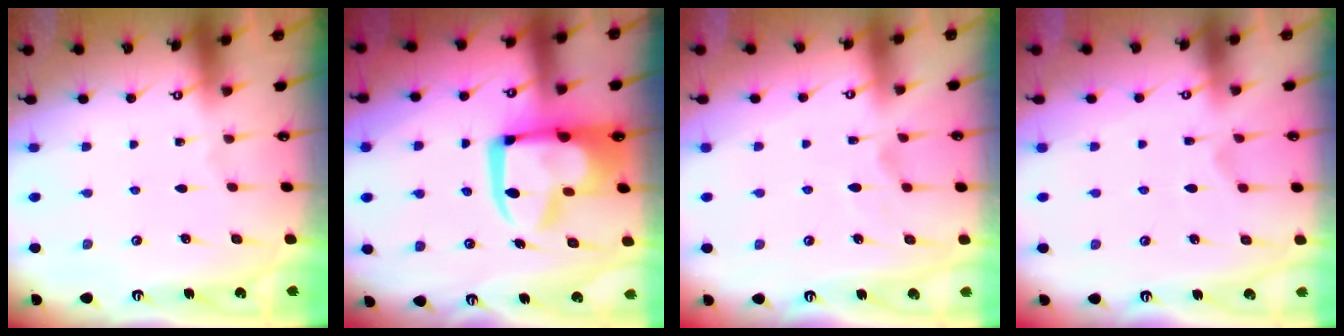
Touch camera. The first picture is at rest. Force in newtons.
{"total": 17.1, "press": 17.0, "slide": 1.8}
{"total": 1.8, "press": 1.2, "slide": 1.3}
{"total": 2.7, "press": 2.4, "slide": 1.2}